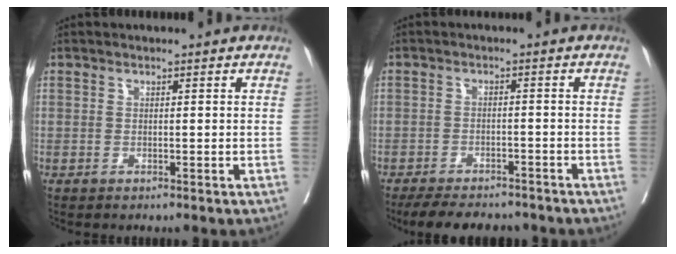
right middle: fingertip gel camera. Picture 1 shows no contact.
{"total": 10.4, "force": [-9.1, 3.1, 3.8], "torque": [-0.057, -0.004, -0.125]}